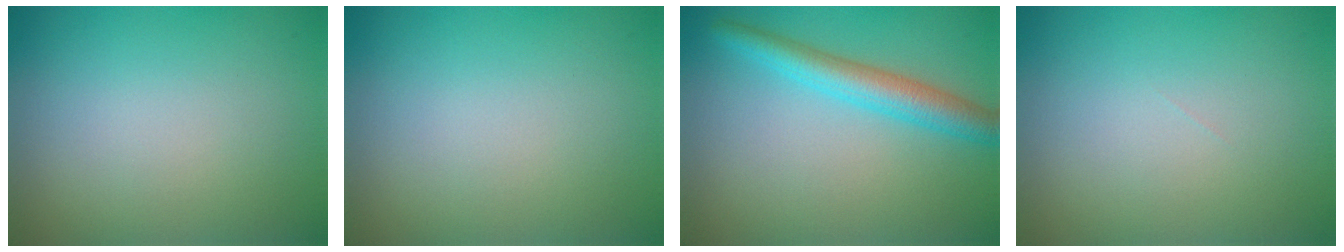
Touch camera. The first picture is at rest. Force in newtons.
{"total": 0.0}
{"total": 4.0, "press": 4.0, "slide": 0.2}
{"total": 0.0}